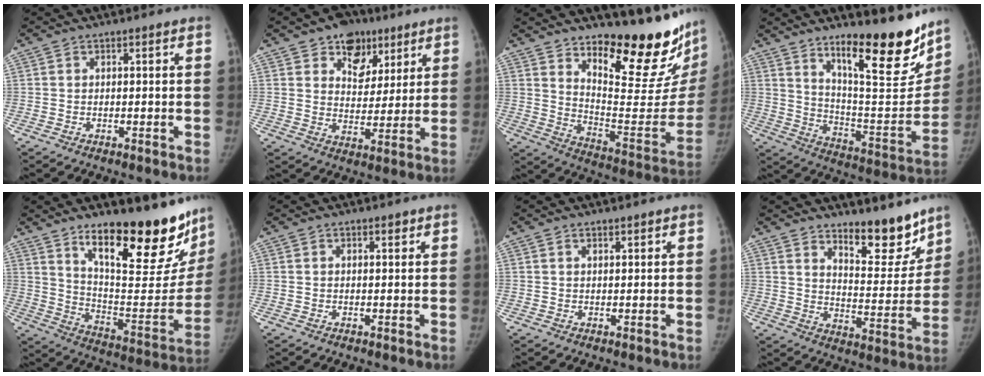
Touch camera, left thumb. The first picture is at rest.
{"total": 10.6, "force": [6.3, 7.5, 4.0], "torque": [-0.017, -0.025, 0.096]}
{"total": 24.4, "force": [18.1, 7.1, 14.7], "torque": [-0.170, -0.147, 0.262]}
{"total": 22.4, "force": [15.6, 5.4, 15.2], "torque": [-0.182, -0.110, 0.246]}
{"total": 27.7, "force": [18.7, 8.8, 18.4], "torque": [-0.219, -0.112, 0.285]}
{"total": 1.0, "force": [0.7, 0.4, 0.6], "torque": [-0.006, -0.004, 0.010]}
{"total": 1.1, "force": [0.9, 0.3, 0.5], "torque": [-0.007, -0.006, 0.015]}
{"total": 12.7, "force": [9.9, 4.2, 6.8], "torque": [-0.054, -0.087, 0.157]}